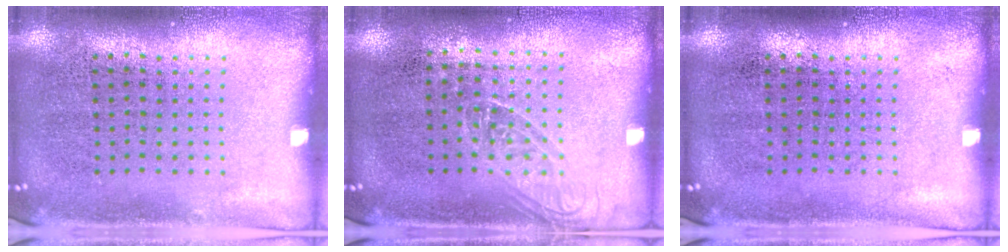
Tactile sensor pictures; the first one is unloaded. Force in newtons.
{"total": 1.1, "press": 1.0, "slide": 0.6}
{"total": 0.0}